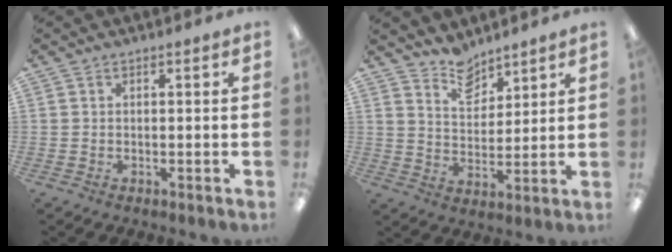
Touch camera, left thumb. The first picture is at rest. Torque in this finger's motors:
{"motor_torque": [-0.23, -0.23, -0.05, -0.17, 0.04]}